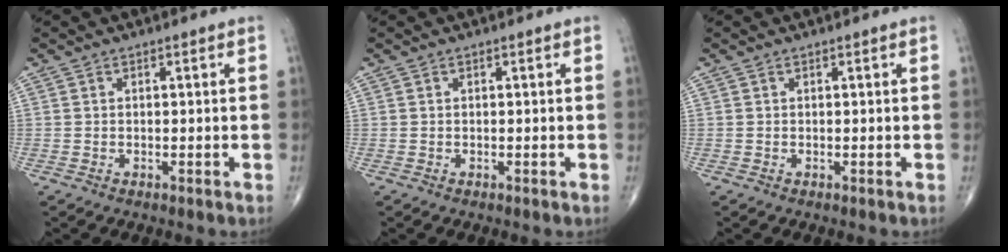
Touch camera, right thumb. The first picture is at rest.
{"total": 0.0}
{"total": 0.0}